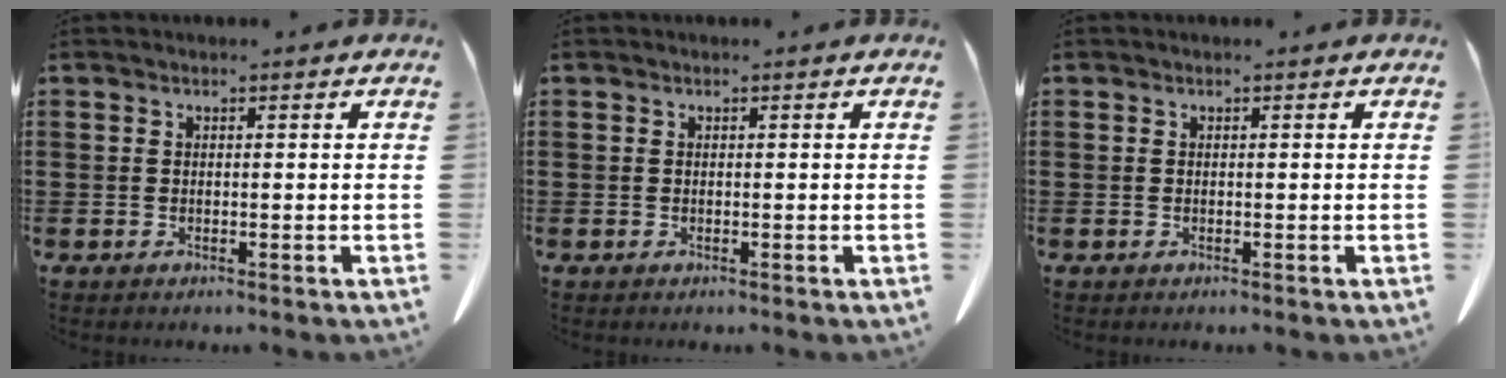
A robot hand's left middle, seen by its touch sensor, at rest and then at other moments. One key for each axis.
{"total": 0.0}
{"total": 0.0}